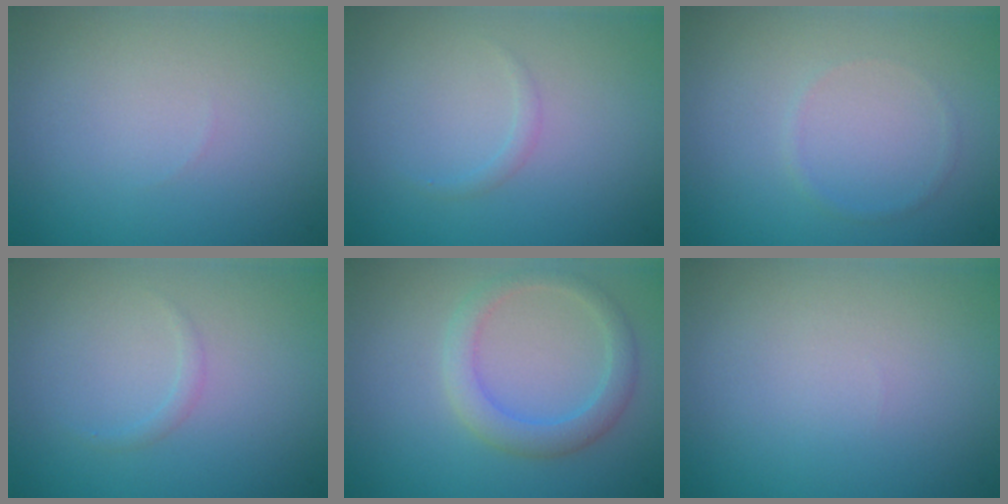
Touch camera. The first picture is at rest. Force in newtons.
{"total": 0.7, "press": 0.7, "slide": 0.1}
{"total": 0.6, "press": 0.6, "slide": 0.1}
{"total": 0.7, "press": 0.7, "slide": 0.1}
{"total": 2.9, "press": 2.9, "slide": 0.3}
{"total": 0.0}